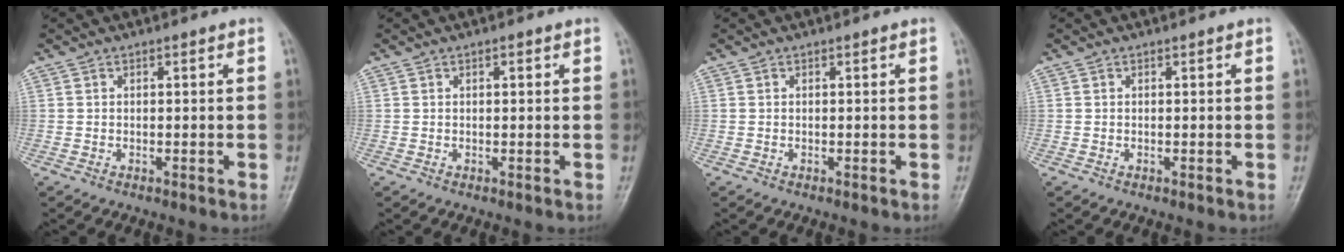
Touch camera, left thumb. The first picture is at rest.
{"total": 0.9, "force": [0.3, 0.4, 0.7], "torque": [-0.009, 0.002, 0.003]}
{"total": 0.0}
{"total": 0.0}